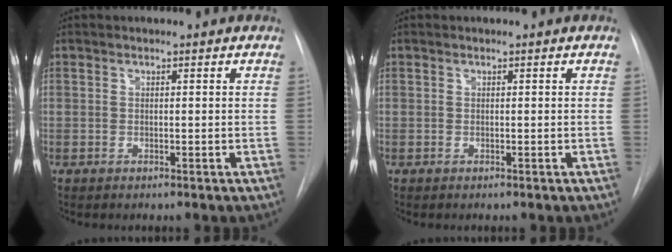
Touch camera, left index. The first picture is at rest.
{"total": 0.0}